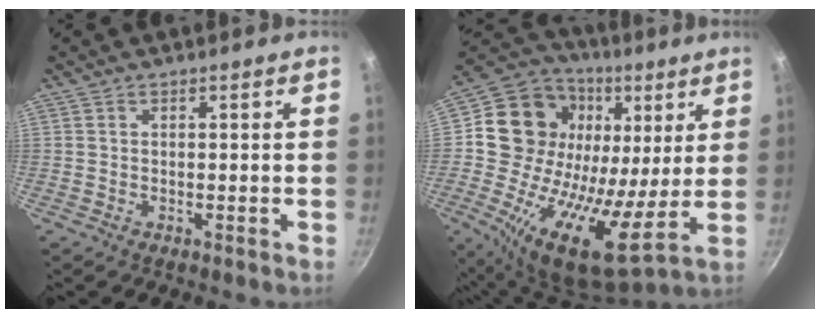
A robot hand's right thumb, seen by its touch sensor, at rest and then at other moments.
{"total": 23.7, "force": [5.3, 16.0, 16.7], "torque": [-0.285, -0.025, 0.068]}